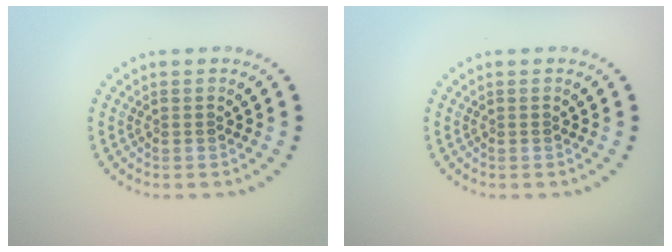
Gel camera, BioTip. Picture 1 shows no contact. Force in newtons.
{"total": 0.0}